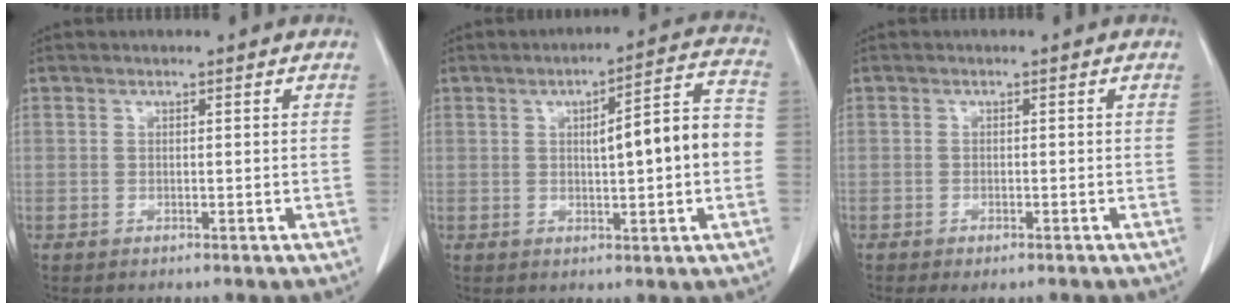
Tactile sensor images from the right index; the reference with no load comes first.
{"total": 10.7, "force": [-0.1, 1.4, 10.6], "torque": [-0.143, 0.027, 0.001]}
{"total": 2.1, "force": [-1.5, 0.9, 1.1], "torque": [-0.014, -0.002, -0.016]}